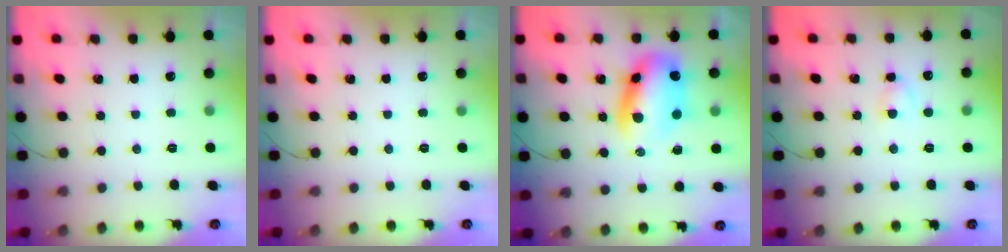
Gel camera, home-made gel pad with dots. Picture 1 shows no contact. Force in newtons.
{"total": 0.0}
{"total": 11.8, "press": 11.3, "slide": 3.2}
{"total": 2.9, "press": 2.7, "slide": 1.0}